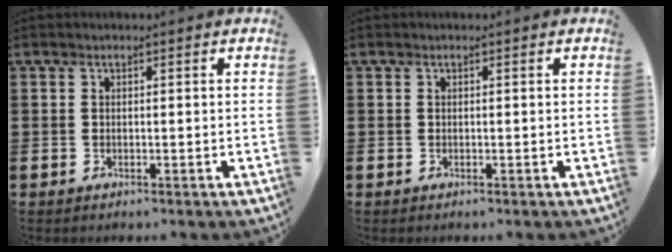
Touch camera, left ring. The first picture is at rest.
{"total": 0.0}